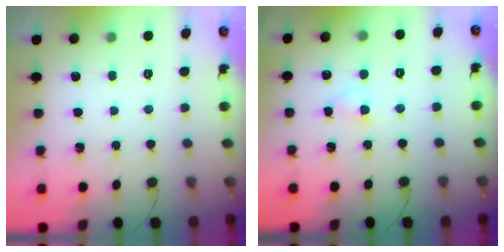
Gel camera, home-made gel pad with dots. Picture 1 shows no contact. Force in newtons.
{"total": 2.4, "press": 2.3, "slide": 0.9}